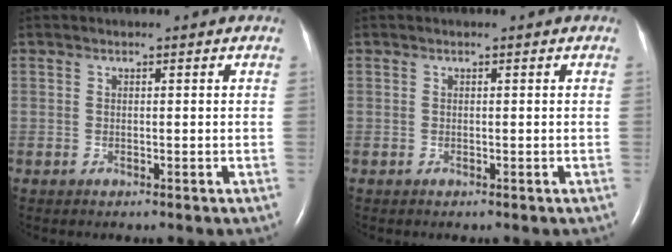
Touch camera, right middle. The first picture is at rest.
{"total": 0.0}